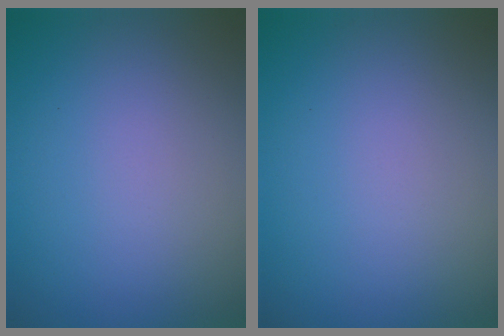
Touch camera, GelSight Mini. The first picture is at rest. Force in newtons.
{"total": 0.0}